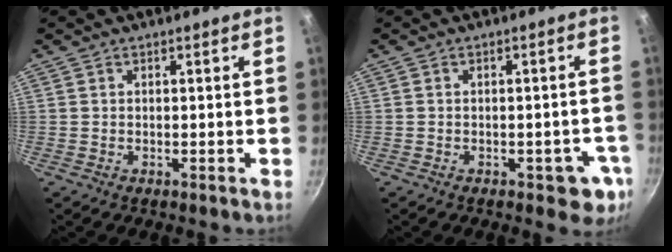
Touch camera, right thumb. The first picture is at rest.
{"total": 5.8, "force": [-2.1, 3.3, 4.3], "torque": [-0.014, 0.016, -0.018]}